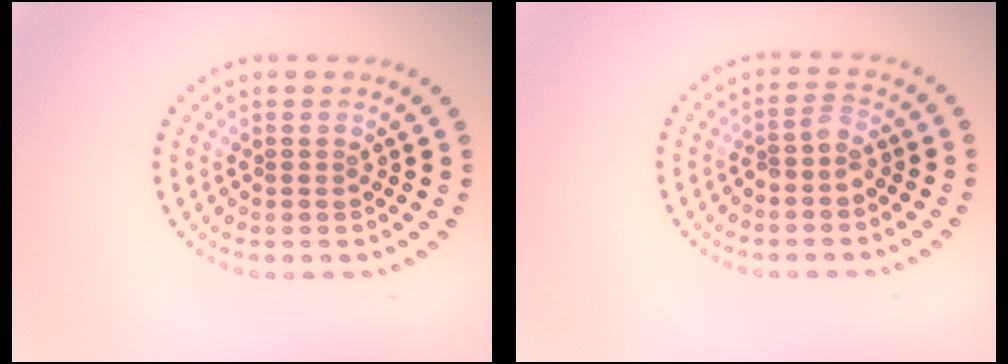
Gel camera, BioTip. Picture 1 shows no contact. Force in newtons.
{"total": 1.6, "press": 1.3, "slide": 0.9}